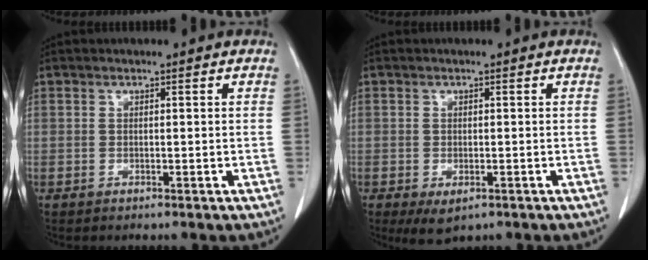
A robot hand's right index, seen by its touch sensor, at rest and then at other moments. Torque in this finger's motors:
{"motor_torque": [0.52, -0.44, 0.09, 0.00]}